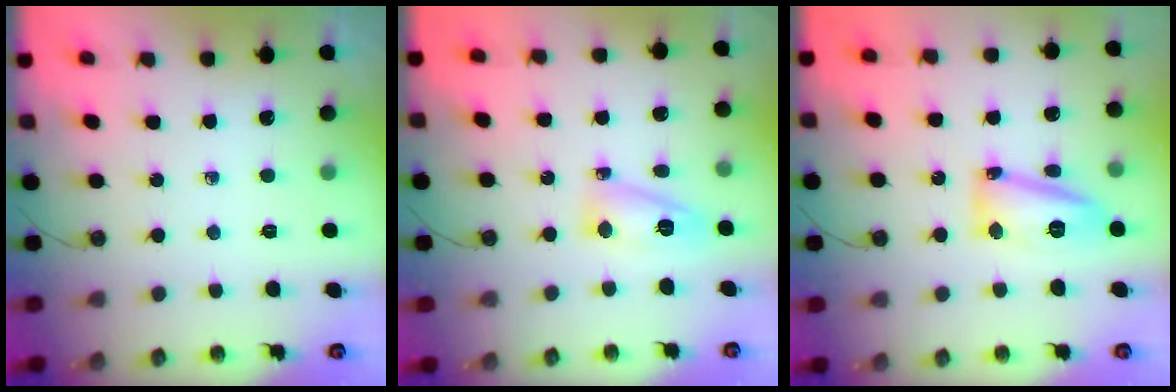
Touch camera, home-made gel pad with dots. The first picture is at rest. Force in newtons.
{"total": 9.0, "press": 9.0, "slide": 0.6}
{"total": 17.7, "press": 14.4, "slide": 10.2}